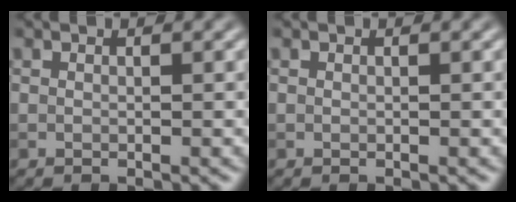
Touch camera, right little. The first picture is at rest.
{"total": 0.0}